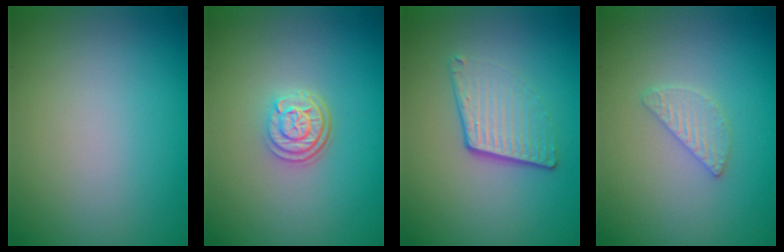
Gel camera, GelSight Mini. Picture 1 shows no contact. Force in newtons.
{"total": 3.2, "press": 2.5, "slide": 2.0}
{"total": 3.9, "press": 2.6, "slide": 2.9}
{"total": 1.9, "press": 1.8, "slide": 0.2}